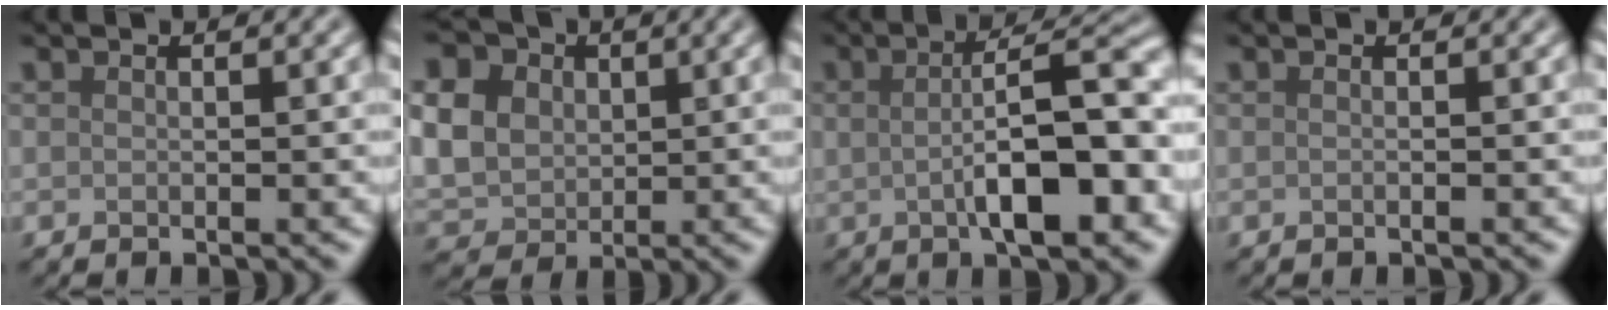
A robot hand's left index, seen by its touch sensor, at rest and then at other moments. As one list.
[{"total": 11.8, "force": [3.5, 9.5, 6.1], "torque": [-0.141, 0.026, 0.052]}, {"total": 8.9, "force": [-0.8, 2.6, 8.5], "torque": [-0.118, 0.006, -0.015]}, {"total": 0.7, "force": [-0.1, 0.3, 0.7], "torque": [-0.008, -0.004, -0.009]}]